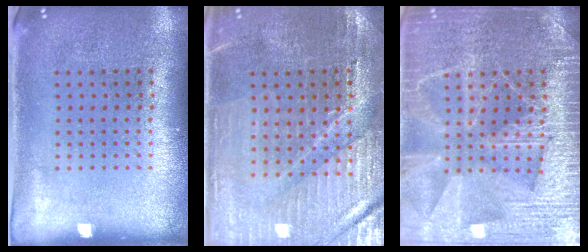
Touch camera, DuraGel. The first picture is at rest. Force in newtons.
{"total": 3.2, "press": 3.1, "slide": 0.4}
{"total": 6.5, "press": 6.4, "slide": 0.8}